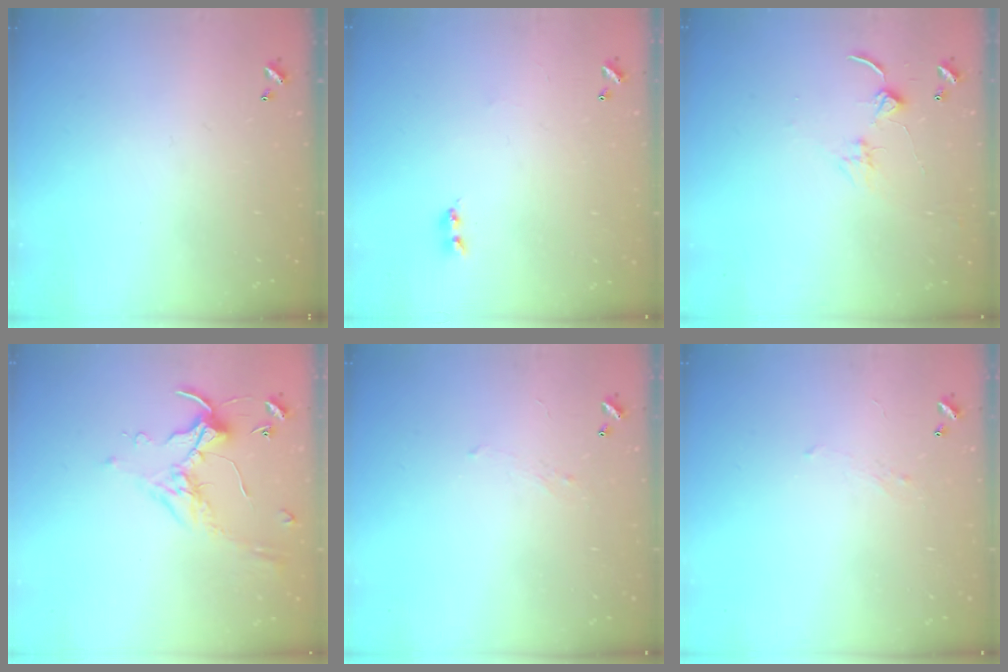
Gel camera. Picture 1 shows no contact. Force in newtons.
{"total": 2.2, "press": 2.1, "slide": 0.6}
{"total": 2.4, "press": 2.3, "slide": 0.4}
{"total": 0.7, "press": 0.6, "slide": 0.4}
{"total": 1.0, "press": 0.8, "slide": 0.5}
{"total": 1.0, "press": 0.8, "slide": 0.5}